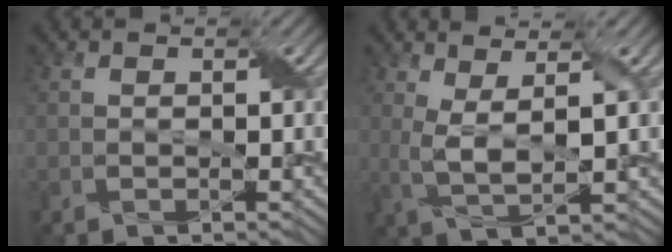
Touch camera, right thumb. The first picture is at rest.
{"total": 4.6, "force": [1.4, 1.1, 4.3], "torque": [-0.102, -0.001, 0.027]}